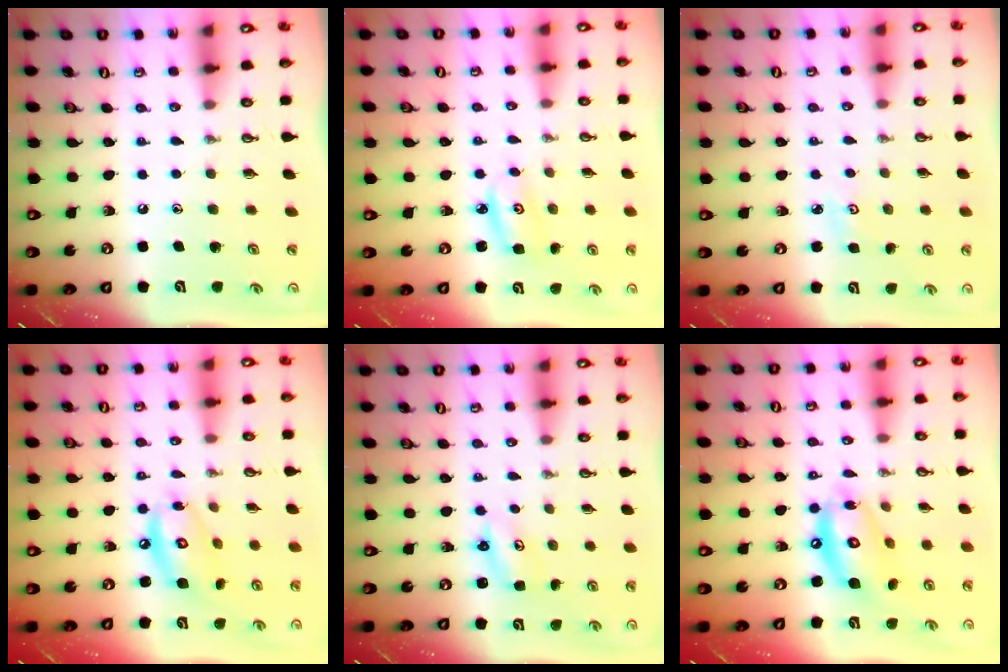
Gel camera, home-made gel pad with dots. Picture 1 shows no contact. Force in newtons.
{"total": 3.5, "press": 3.5, "slide": 0.4}
{"total": 2.8, "press": 2.7, "slide": 0.4}
{"total": 11.0, "press": 11.0, "slide": 1.0}
{"total": 2.9, "press": 2.9, "slide": 0.3}
{"total": 14.2, "press": 14.1, "slide": 1.2}